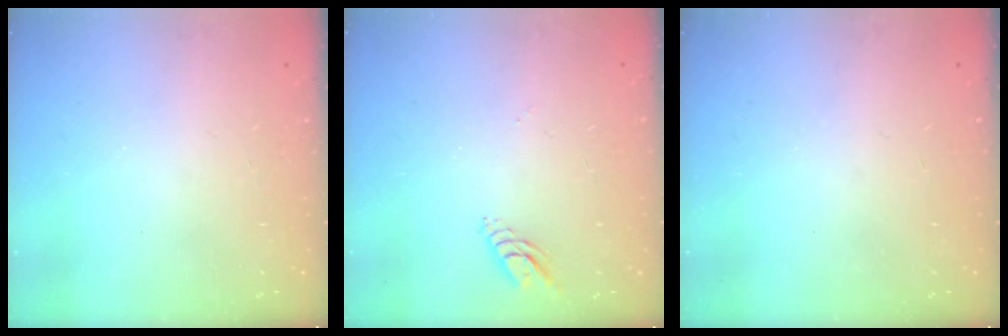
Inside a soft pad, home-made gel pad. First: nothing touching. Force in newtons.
{"total": 4.5, "press": 4.5, "slide": 0.0}
{"total": 0.0}